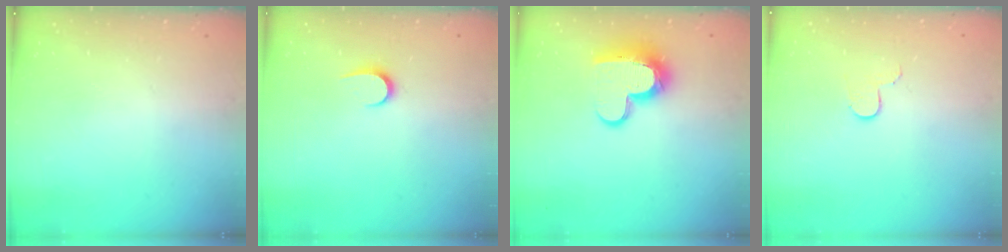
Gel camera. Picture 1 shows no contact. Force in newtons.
{"total": 5.7, "press": 5.7, "slide": 0.6}
{"total": 13.0, "press": 13.0, "slide": 1.2}
{"total": 3.3, "press": 3.3, "slide": 0.3}